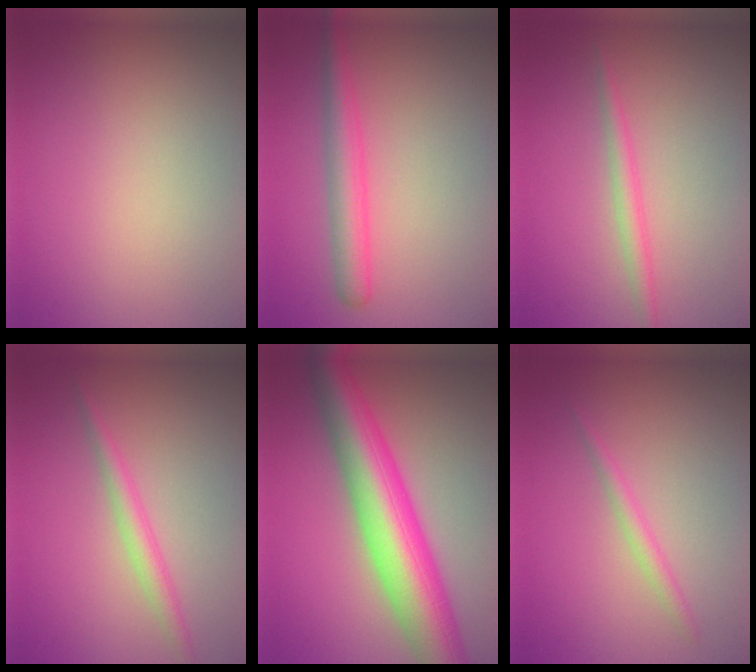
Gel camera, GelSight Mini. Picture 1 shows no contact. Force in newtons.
{"total": 3.2, "press": 3.2, "slide": 0.1}
{"total": 1.7, "press": 1.7, "slide": 0.1}
{"total": 2.0, "press": 2.0, "slide": 0.0}
{"total": 10.2, "press": 10.2, "slide": 0.3}
{"total": 1.4, "press": 1.4, "slide": 0.0}